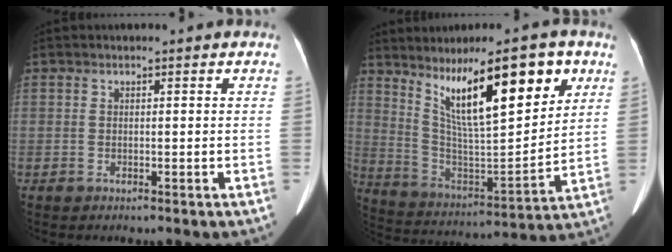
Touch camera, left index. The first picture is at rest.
{"total": 17.7, "force": [9.6, 3.8, 14.4], "torque": [-0.238, 0.005, 0.176]}